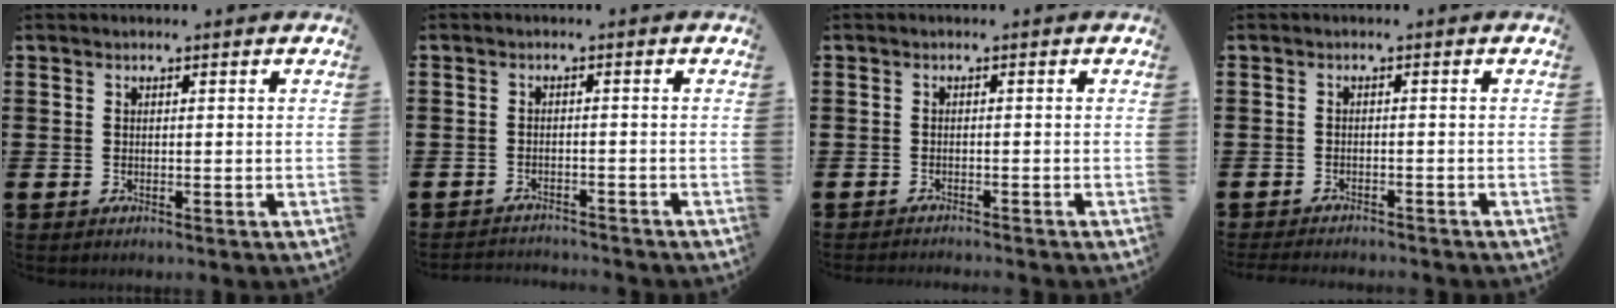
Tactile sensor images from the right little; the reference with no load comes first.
{"total": 1.6, "force": [-1.6, 0.0, -0.1], "torque": [-0.003, 0.003, -0.035]}
{"total": 0.8, "force": [-0.8, -0.2, 0.0], "torque": [0.000, 0.000, -0.017]}
{"total": 1.3, "force": [-1.3, 0.0, 0.1], "torque": [-0.004, 0.001, -0.026]}